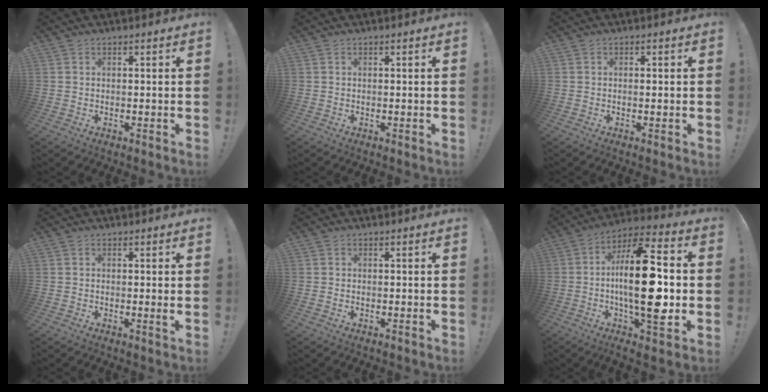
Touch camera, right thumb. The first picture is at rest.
{"total": 0.0}
{"total": 0.9, "force": [-0.3, -0.1, 0.8], "torque": [-0.010, -0.003, -0.007]}
{"total": 0.8, "force": [0.2, 0.0, 0.8], "torque": [-0.007, -0.002, 0.001]}
{"total": 0.0}
{"total": 23.0, "force": [-2.4, 6.0, 22.0], "torque": [-0.407, 0.002, -0.049]}